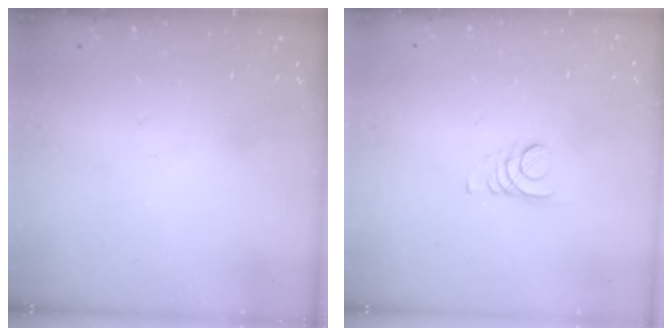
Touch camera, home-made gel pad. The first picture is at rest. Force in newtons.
{"total": 2.7, "press": 2.7, "slide": 0.3}